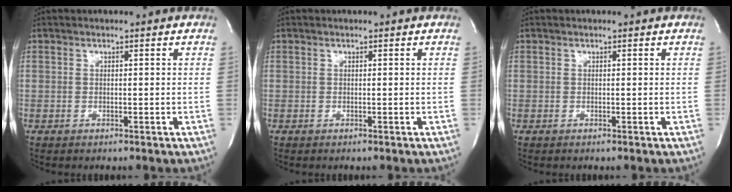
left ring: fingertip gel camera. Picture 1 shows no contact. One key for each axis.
{"total": 0.0}
{"total": 0.0}